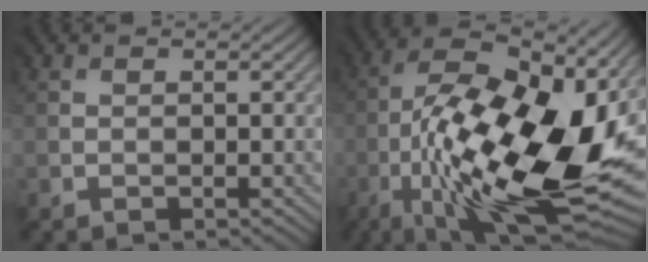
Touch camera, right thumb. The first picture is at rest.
{"total": 20.0, "force": [-4.0, 7.8, 17.9], "torque": [-0.302, 0.006, -0.072]}